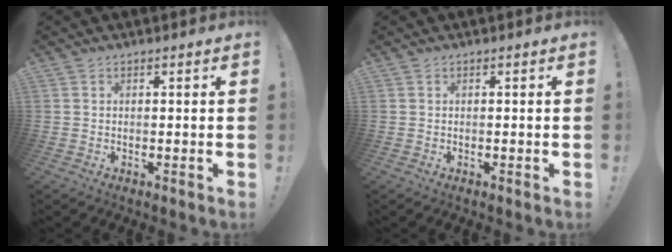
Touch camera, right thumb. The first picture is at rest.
{"total": 0.0}